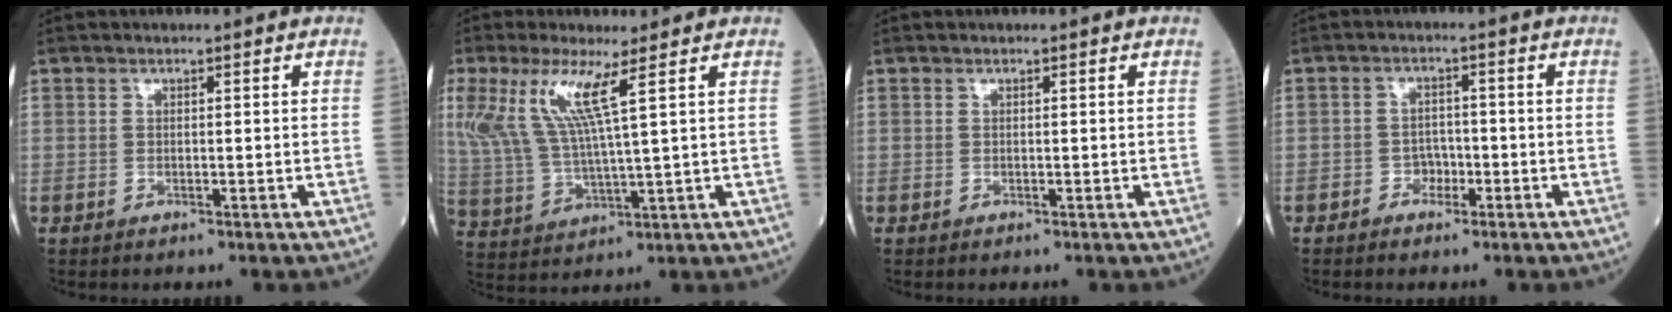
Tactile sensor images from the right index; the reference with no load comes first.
{"total": 9.7, "force": [4.6, 0.3, 8.6], "torque": [-0.202, 0.004, 0.094]}
{"total": 0.0}
{"total": 2.5, "force": [-1.4, 1.8, 1.1], "torque": [-0.012, 0.009, -0.025]}